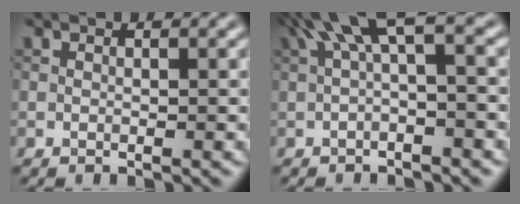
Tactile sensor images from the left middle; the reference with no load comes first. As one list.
[{"total": 5.1, "force": [1.7, 1.2, 4.7], "torque": [-0.077, 0.019, 0.021]}]